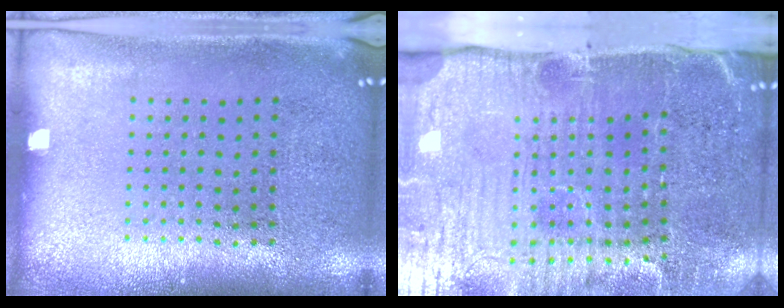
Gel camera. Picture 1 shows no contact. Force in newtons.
{"total": 5.2, "press": 4.3, "slide": 2.9}